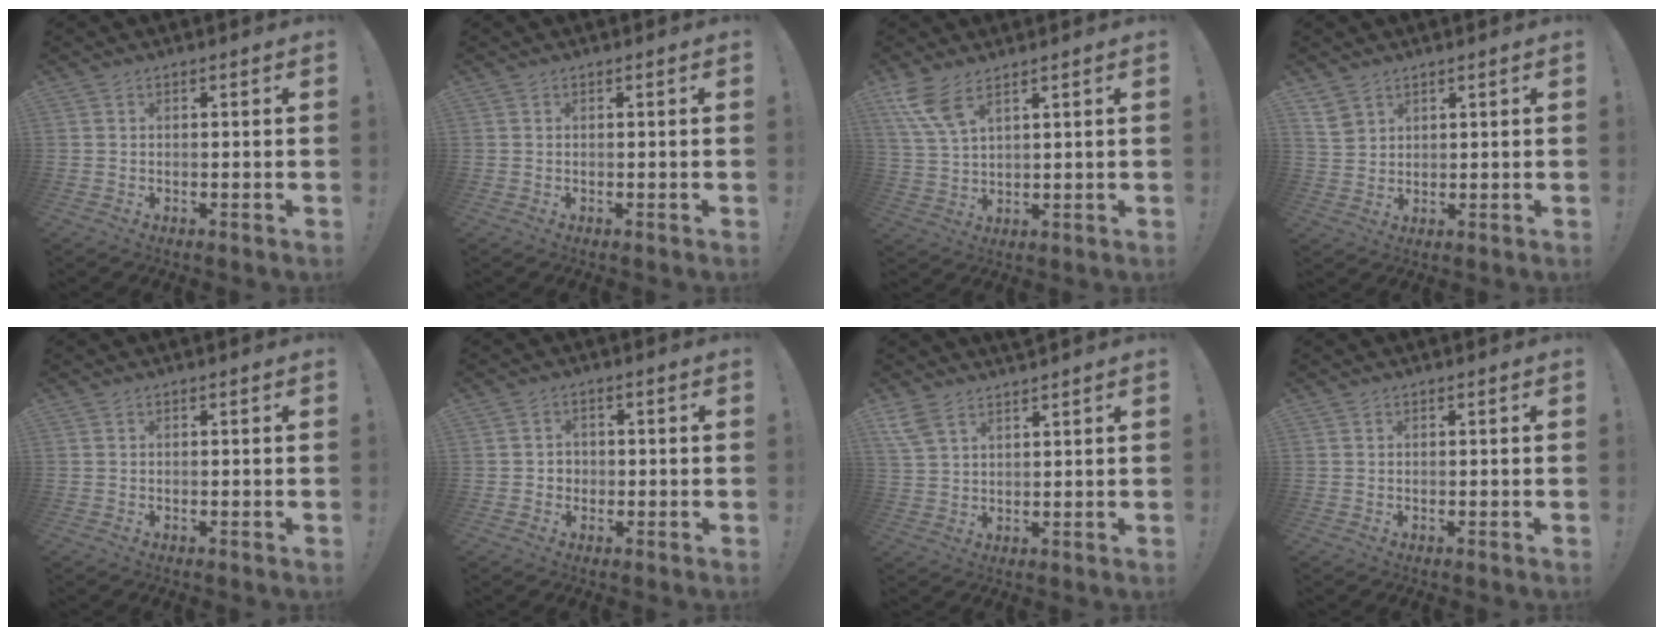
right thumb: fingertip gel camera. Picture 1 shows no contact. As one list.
[{"total": 0.0}, {"total": 8.1, "force": [5.3, 2.5, 5.6], "torque": [-0.108, -0.022, 0.102]}, {"total": 3.3, "force": [2.4, 2.1, 0.7], "torque": [-0.011, -0.011, 0.047]}, {"total": 0.0}, {"total": 2.7, "force": [-0.5, 2.5, 0.9], "torque": [-0.015, 0.003, -0.012]}, {"total": 4.2, "force": [3.3, 1.1, 2.2], "torque": [-0.044, -0.011, 0.066]}, {"total": 0.0}]